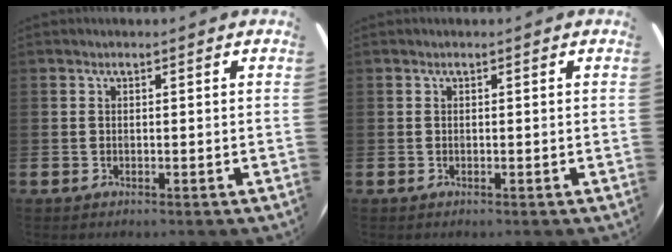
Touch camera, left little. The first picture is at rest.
{"total": 0.0}